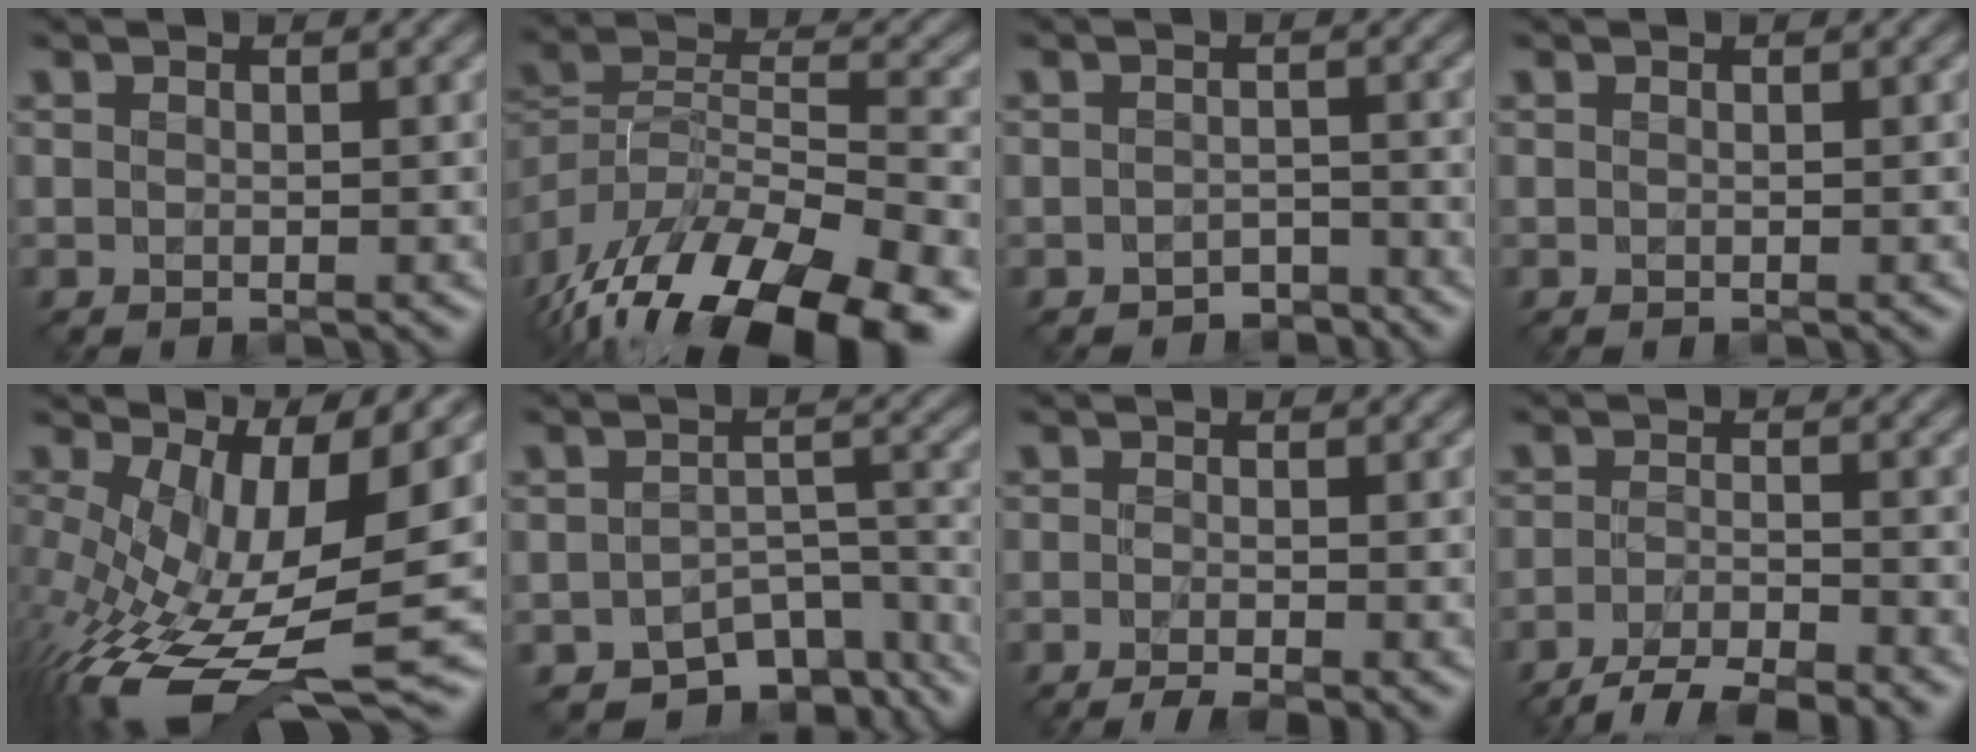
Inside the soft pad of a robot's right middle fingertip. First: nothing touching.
{"total": 16.4, "force": [-11.4, 6.1, 10.1], "torque": [-0.174, -0.006, -0.175]}
{"total": 2.3, "force": [-2.2, 0.8, 0.4], "torque": [-0.002, 0.000, -0.034]}
{"total": 0.0}
{"total": 12.8, "force": [-2.4, 4.6, 11.7], "torque": [-0.218, -0.029, -0.027]}
{"total": 7.3, "force": [-5.6, 3.7, 3.0], "torque": [-0.025, -0.024, -0.079]}
{"total": 3.4, "force": [-1.8, 0.9, 2.7], "torque": [-0.041, -0.008, -0.033]}
{"total": 5.7, "force": [-4.5, 1.2, 3.2], "torque": [-0.052, -0.006, -0.084]}